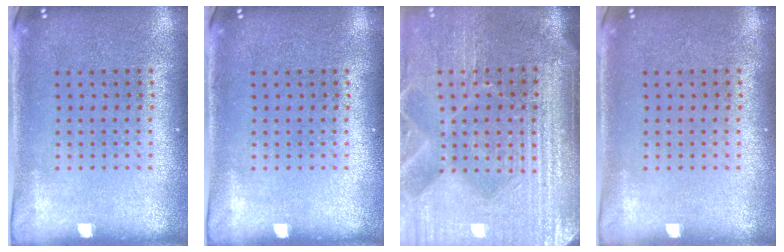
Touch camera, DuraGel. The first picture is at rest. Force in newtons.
{"total": 0.0}
{"total": 4.6, "press": 4.1, "slide": 2.2}
{"total": 0.0}